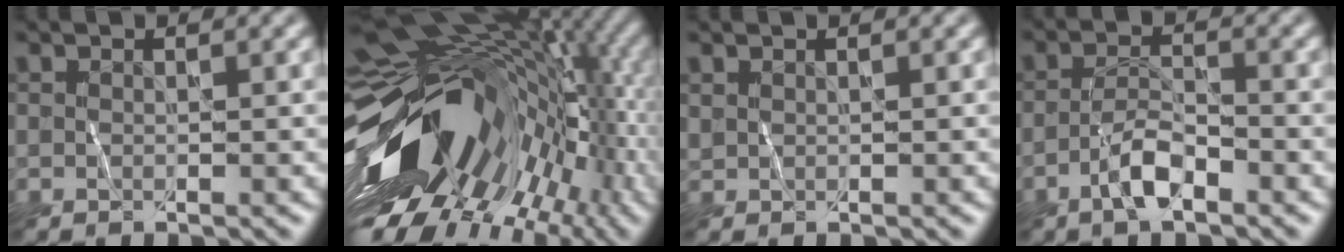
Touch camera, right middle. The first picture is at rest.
{"total": 16.7, "force": [-1.7, 10.5, 12.8], "torque": [-0.195, -0.010, -0.024]}
{"total": 0.5, "force": [0.4, 0.3, 0.1], "torque": [-0.001, 0.000, 0.008]}
{"total": 2.9, "force": [-1.8, 0.8, 2.1], "torque": [-0.041, 0.009, -0.039]}